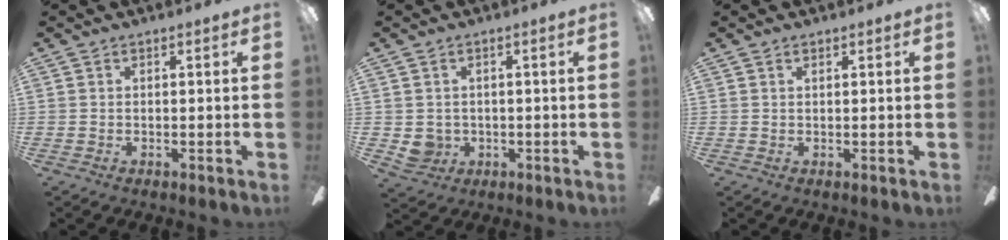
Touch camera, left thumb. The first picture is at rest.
{"total": 3.7, "force": [0.2, 3.5, 1.4], "torque": [-0.045, 0.002, 0.004]}
{"total": 0.9, "force": [0.4, 0.4, 0.6], "torque": [-0.013, 0.002, 0.008]}